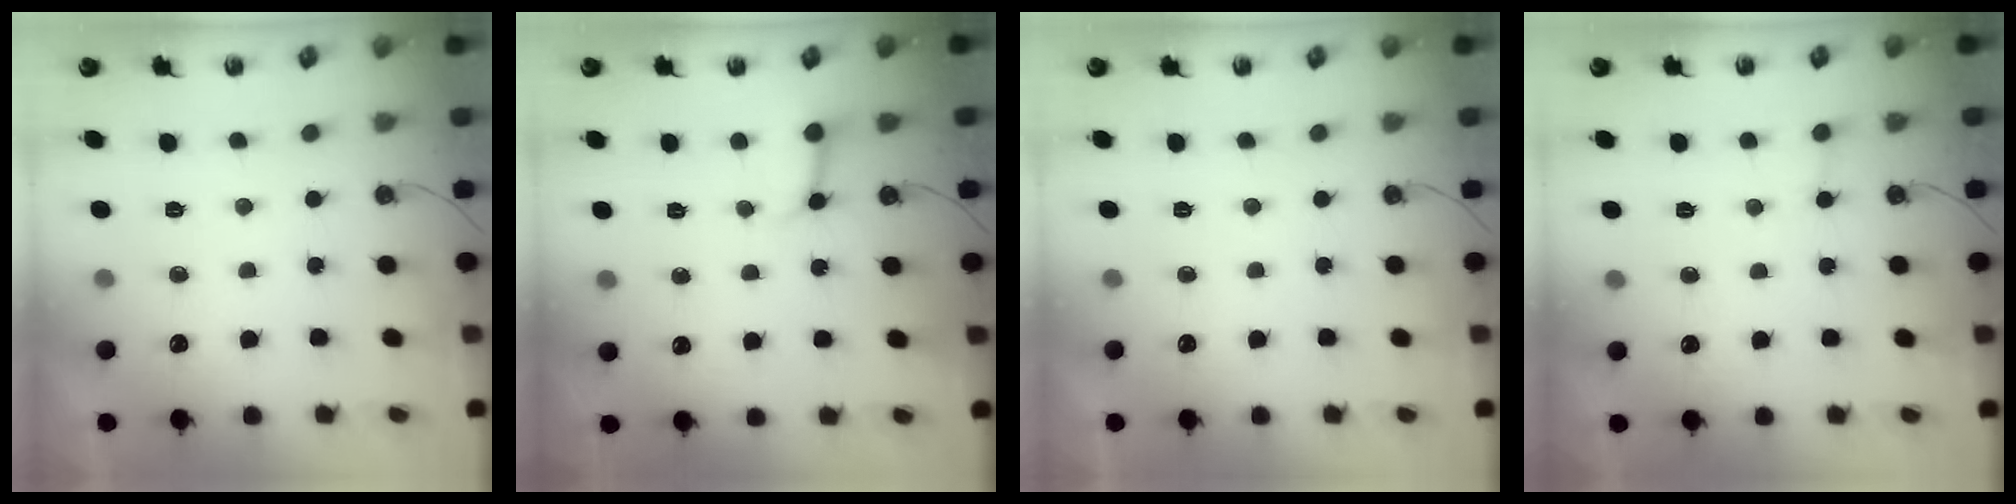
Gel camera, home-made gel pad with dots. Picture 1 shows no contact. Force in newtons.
{"total": 4.1, "press": 4.1, "slide": 0.5}
{"total": 0.0}
{"total": 5.2, "press": 5.2, "slide": 0.4}